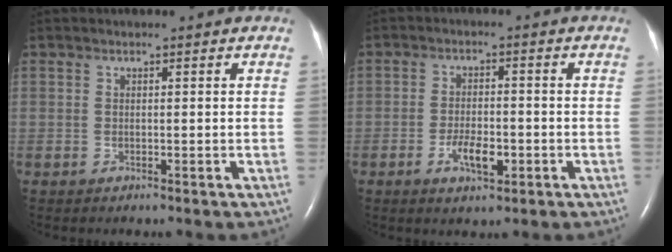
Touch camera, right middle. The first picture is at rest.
{"total": 4.7, "force": [-1.9, 1.8, 3.9], "torque": [-0.076, 0.001, -0.028]}